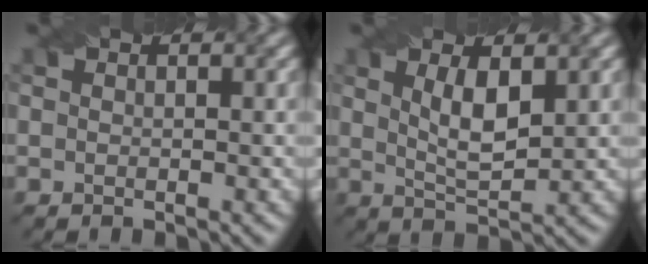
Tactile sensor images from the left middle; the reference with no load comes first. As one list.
[{"total": 3.8, "force": [1.2, 1.3, 3.3], "torque": [-0.070, -0.004, 0.025]}]